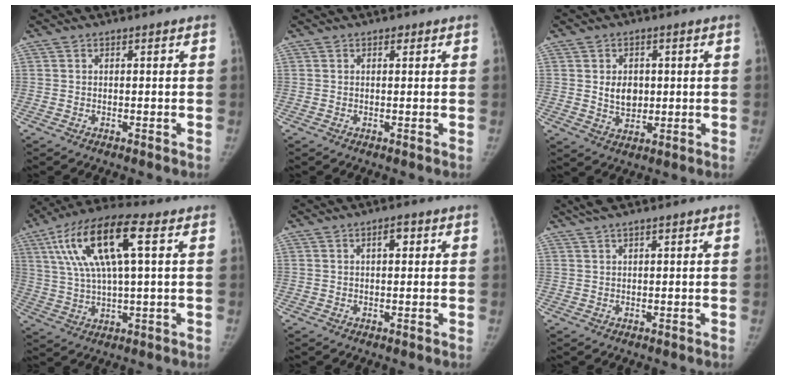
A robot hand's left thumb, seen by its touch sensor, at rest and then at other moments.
{"total": 0.7, "force": [0.4, 0.5, 0.3], "torque": [0.000, -0.001, 0.003]}
{"total": 5.5, "force": [0.6, 4.3, 3.4], "torque": [-0.024, -0.005, 0.017]}
{"total": 16.8, "force": [5.4, 5.1, 15.1], "torque": [-0.303, 0.017, 0.095]}
{"total": 2.4, "force": [0.9, 1.1, 1.9], "torque": [-0.025, 0.002, 0.011]}
{"total": 3.0, "force": [2.3, 0.2, 1.9], "torque": [-0.042, 0.015, 0.049]}